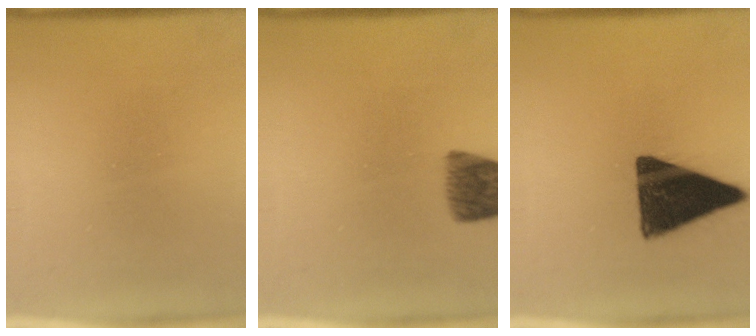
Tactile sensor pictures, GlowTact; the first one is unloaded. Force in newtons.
{"total": 6.7}
{"total": 15.7}